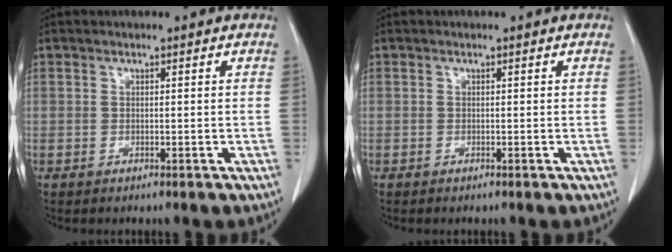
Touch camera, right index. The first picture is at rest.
{"total": 0.0}